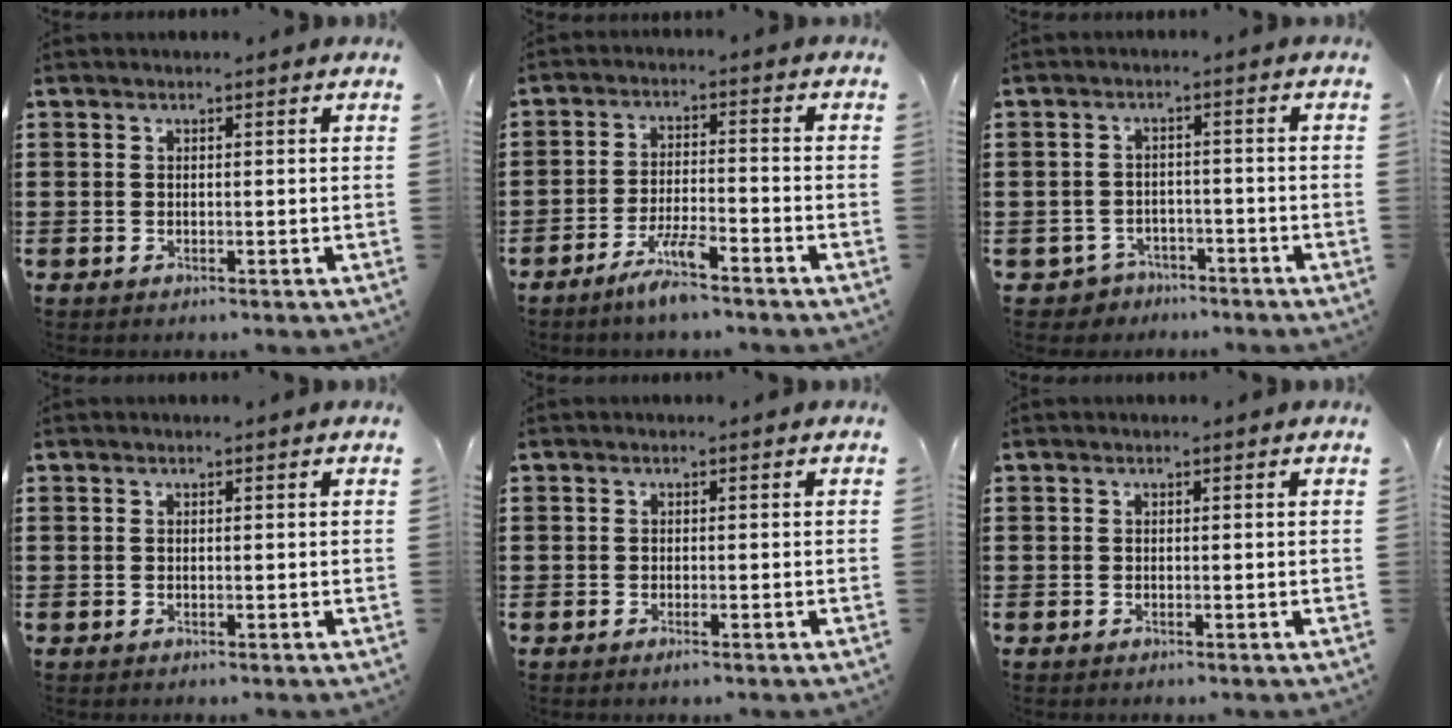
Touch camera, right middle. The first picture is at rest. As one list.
[{"total": 5.3, "force": [-4.1, 0.5, 3.2], "torque": [-0.073, -0.005, -0.082]}, {"total": 2.8, "force": [-2.6, 1.0, -0.2], "torque": [-0.015, -0.002, -0.060]}, {"total": 0.0}, {"total": 0.6, "force": [-0.4, 0.1, 0.5], "torque": [-0.010, -0.003, -0.007]}, {"total": 0.0}]